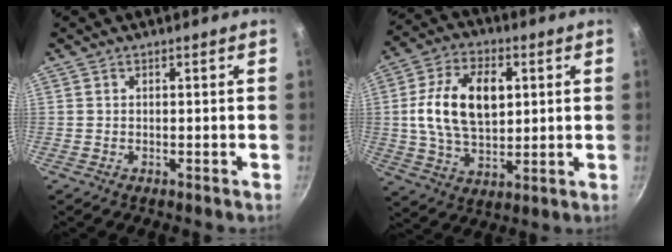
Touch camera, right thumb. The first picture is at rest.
{"total": 15.8, "force": [2.6, 9.8, 12.2], "torque": [-0.201, 0.003, 0.043]}